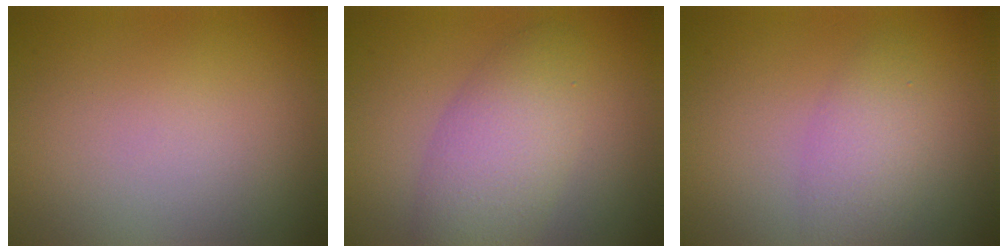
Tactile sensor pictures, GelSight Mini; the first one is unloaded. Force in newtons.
{"total": 5.0, "press": 4.9, "slide": 0.2}
{"total": 3.2, "press": 3.2, "slide": 0.2}